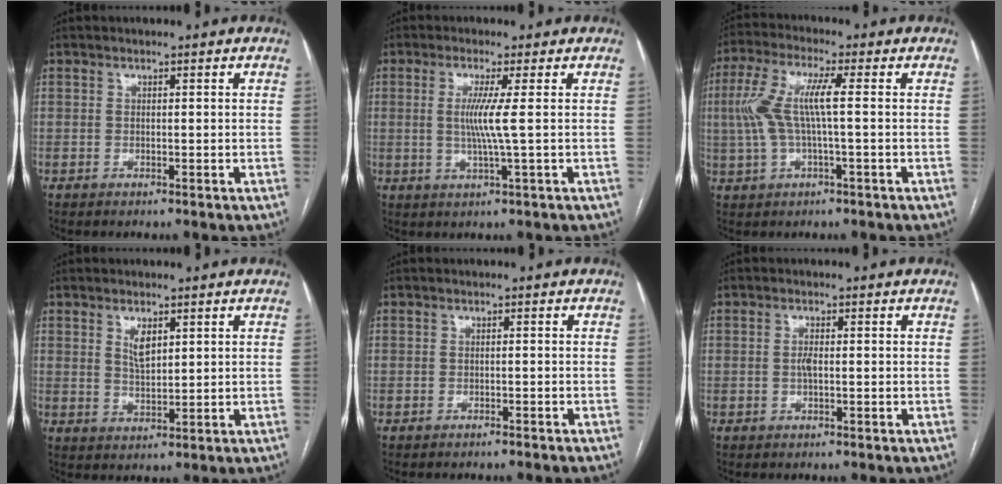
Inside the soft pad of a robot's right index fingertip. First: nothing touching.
{"total": 4.8, "force": [0.4, -1.1, 4.6], "torque": [-0.095, -0.009, 0.007]}
{"total": 8.5, "force": [0.4, 1.5, 8.3], "torque": [-0.190, 0.025, 0.006]}
{"total": 3.4, "force": [1.6, 1.4, 2.7], "torque": [-0.054, -0.001, 0.036]}
{"total": 2.1, "force": [-1.9, 0.2, 0.8], "torque": [-0.015, -0.001, -0.021]}
{"total": 1.5, "force": [-0.2, 0.3, 1.5], "torque": [-0.032, 0.001, -0.003]}